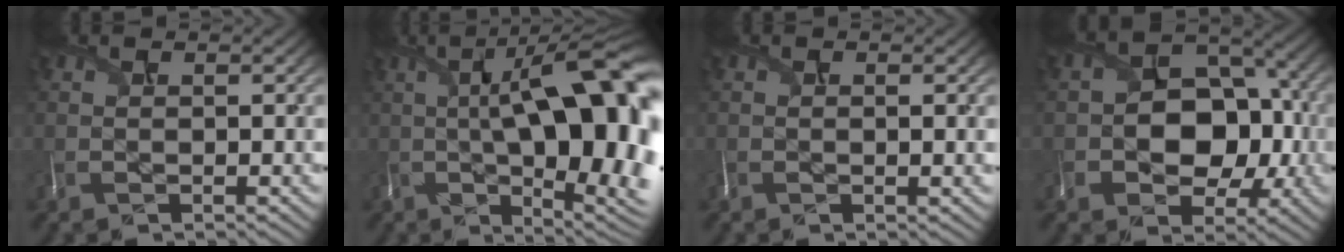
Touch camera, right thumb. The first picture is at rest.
{"total": 16.8, "force": [0.0, 6.5, 15.5], "torque": [-0.216, 0.019, 0.007]}
{"total": 1.8, "force": [-0.1, 0.5, 1.7], "torque": [-0.024, 0.007, 0.005]}
{"total": 6.9, "force": [-1.6, 5.5, 3.8], "torque": [-0.068, -0.005, -0.015]}